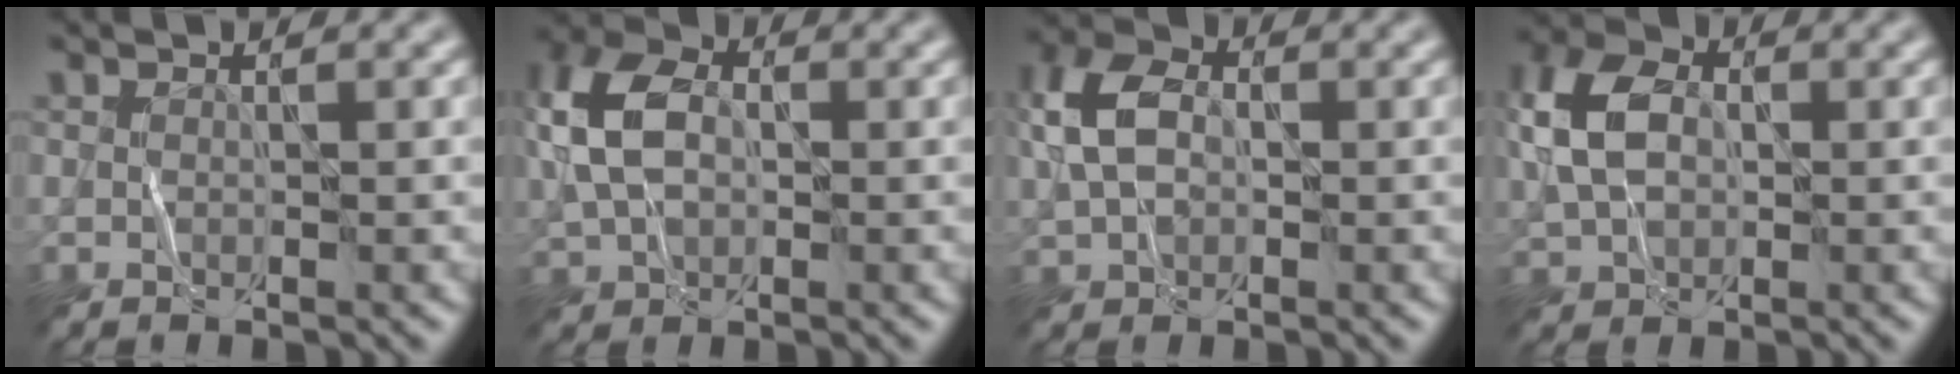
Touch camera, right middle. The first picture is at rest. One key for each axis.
{"total": 7.7, "fx": 0.6, "fy": 5.4, "fz": 5.4, "tx": -0.140, "ty": 0.019, "tz": -0.004}
{"total": 5.9, "fx": 0.5, "fy": 4.3, "fz": 4.0, "tx": -0.106, "ty": 0.016, "tz": -0.001}
{"total": 6.9, "fx": 0.7, "fy": 5.0, "fz": 4.6, "tx": -0.122, "ty": 0.018, "tz": 0.001}